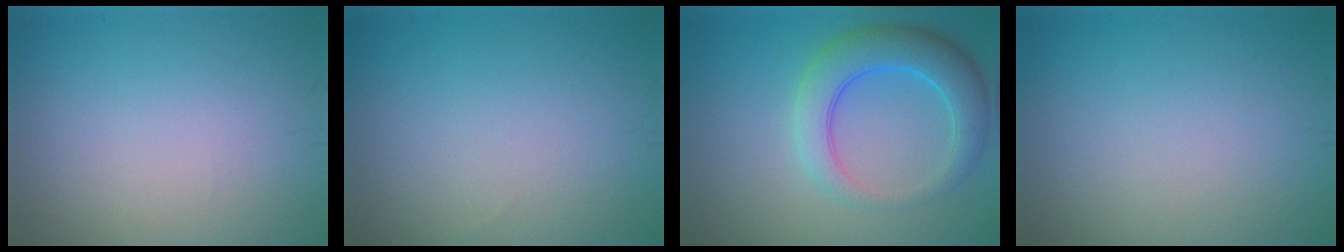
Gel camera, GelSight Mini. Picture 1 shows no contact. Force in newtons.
{"total": 0.0}
{"total": 5.6, "press": 5.6, "slide": 0.2}
{"total": 0.0}